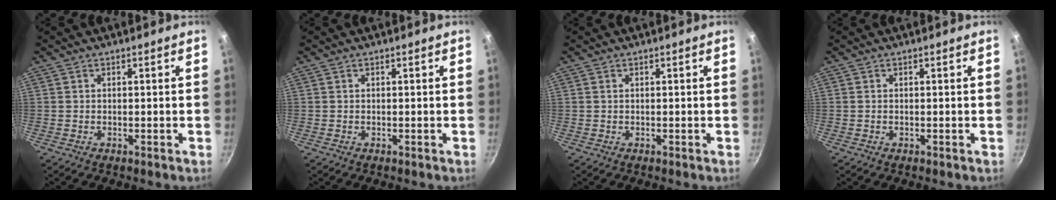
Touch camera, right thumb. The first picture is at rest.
{"total": 0.0}
{"total": 0.0}
{"total": 0.0}